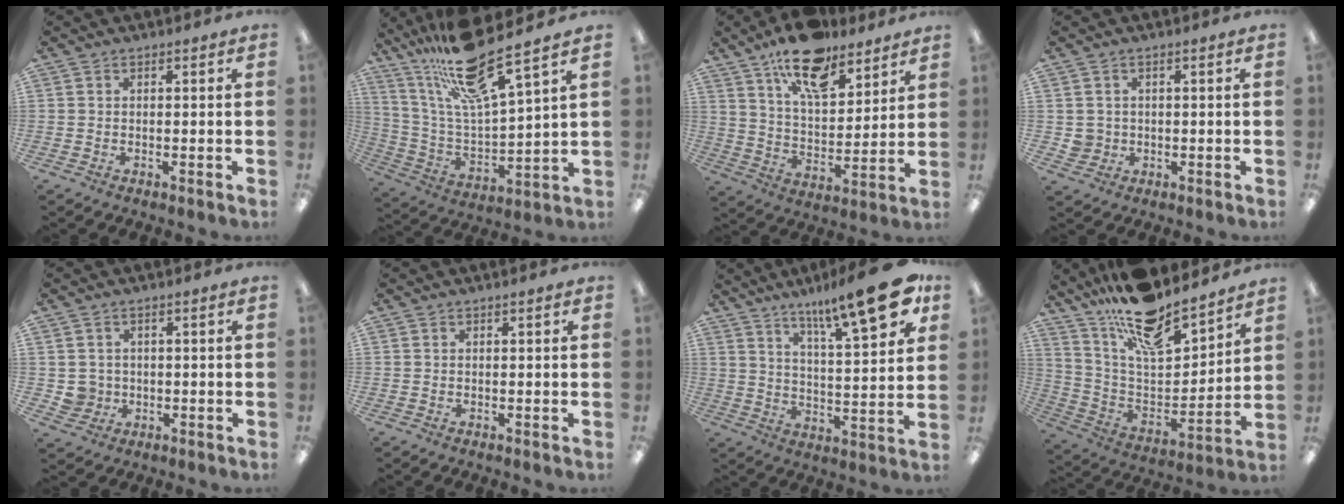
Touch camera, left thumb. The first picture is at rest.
{"total": 22.4, "force": [17.1, 4.7, 13.6], "torque": [-0.257, -0.098, 0.288]}
{"total": 15.9, "force": [11.7, 6.5, 8.6], "torque": [-0.142, -0.059, 0.204]}
{"total": 3.1, "force": [0.4, 2.9, 0.8], "torque": [-0.020, 0.005, 0.009]}
{"total": 3.5, "force": [0.3, 3.4, 0.6], "torque": [-0.019, 0.007, 0.008]}
{"total": 1.1, "force": [0.4, 0.1, 1.0], "torque": [-0.018, 0.001, 0.006]}
{"total": 18.7, "force": [12.7, 4.5, 13.0], "torque": [-0.186, -0.078, 0.200]}
{"total": 18.2, "force": [15.3, 5.7, 8.1], "torque": [-0.151, -0.108, 0.267]}